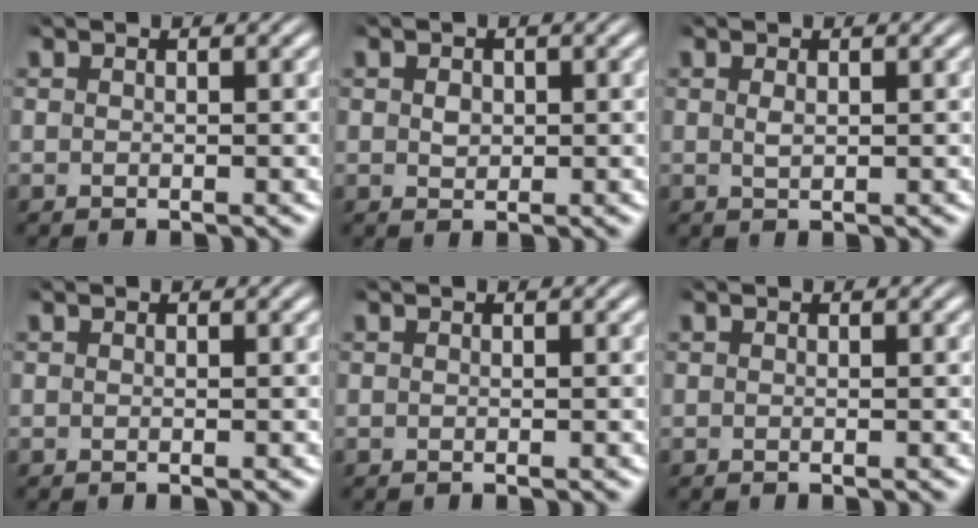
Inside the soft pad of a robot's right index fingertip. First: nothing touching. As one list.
[{"total": 0.7, "force": [0.1, 0.4, 0.5], "torque": [-0.010, -0.006, 0.008]}, {"total": 0.6, "force": [0.1, -0.2, 0.6], "torque": [-0.014, -0.009, 0.011]}, {"total": 0.0}, {"total": 0.0}, {"total": 0.0}]